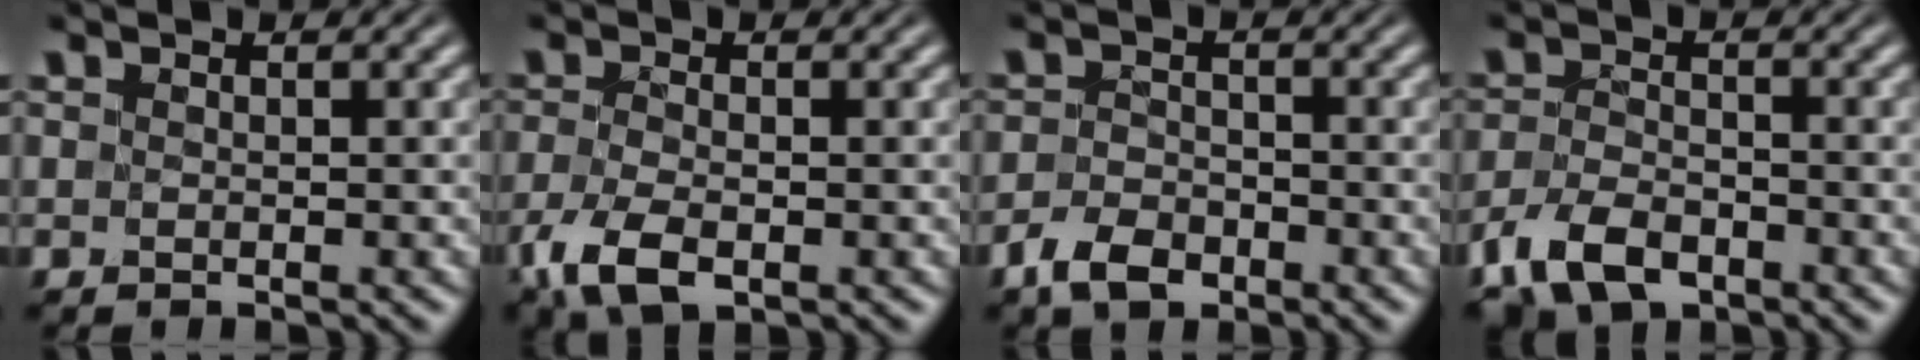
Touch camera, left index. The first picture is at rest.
{"total": 4.0, "force": [-2.1, 1.8, 2.9], "torque": [-0.071, -0.007, -0.043]}
{"total": 3.3, "force": [-2.4, 1.8, 1.5], "torque": [-0.024, -0.002, -0.051]}
{"total": 4.4, "force": [-3.1, 2.2, 2.2], "torque": [-0.046, -0.003, -0.065]}